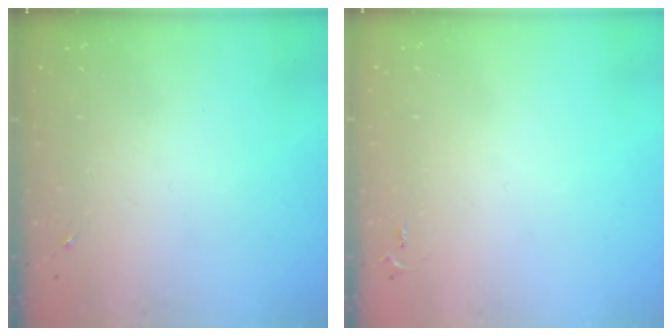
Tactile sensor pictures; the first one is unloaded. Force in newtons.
{"total": 2.6, "press": 2.6, "slide": 0.4}